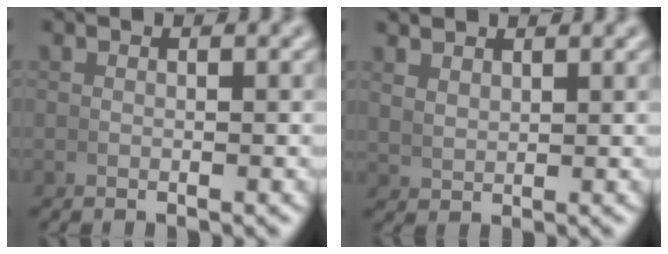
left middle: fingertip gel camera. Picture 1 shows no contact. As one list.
[{"total": 2.0, "force": [1.8, 0.4, 0.6], "torque": [-0.011, 0.001, 0.043]}]